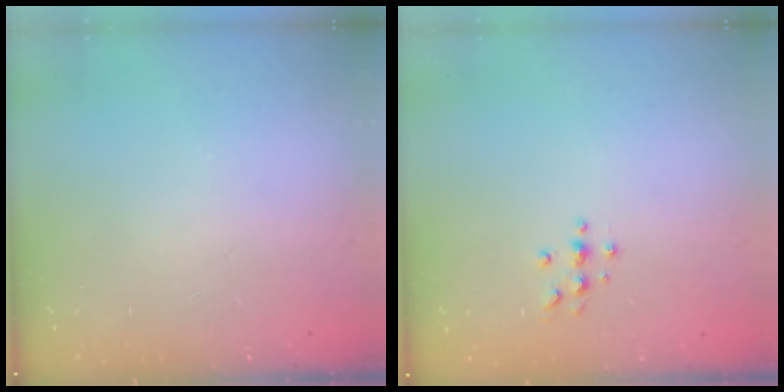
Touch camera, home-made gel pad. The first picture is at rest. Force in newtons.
{"total": 3.7, "press": 3.6, "slide": 0.5}